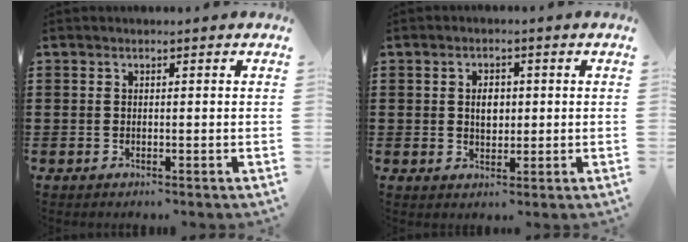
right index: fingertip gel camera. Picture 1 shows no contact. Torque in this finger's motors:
{"motor_torque": [1.34, 0.80, 0.51, 0.05]}